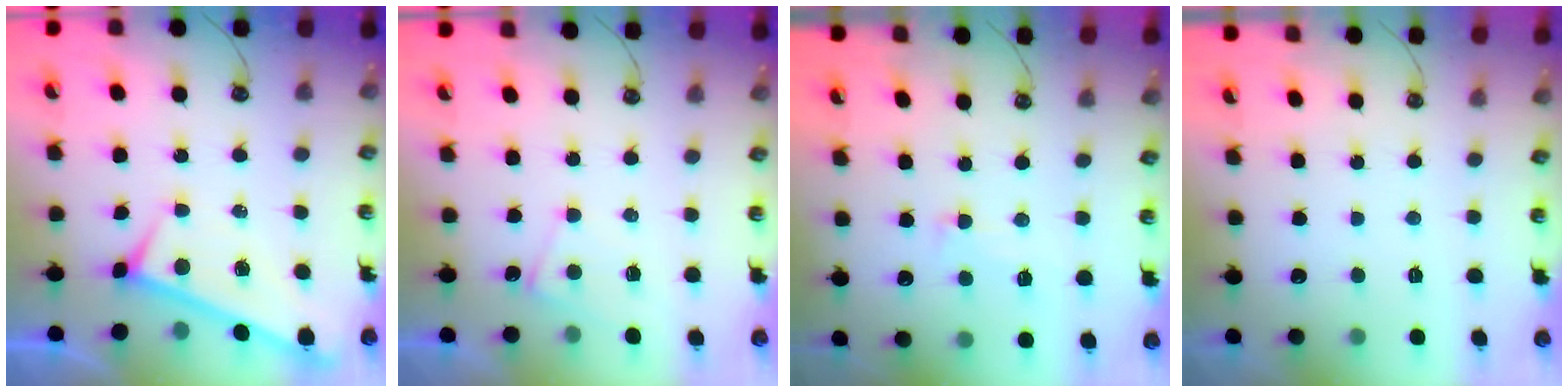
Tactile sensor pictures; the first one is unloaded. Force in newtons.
{"total": 2.6, "press": 2.6, "slide": 0.3}
{"total": 3.8, "press": 3.6, "slide": 1.1}
{"total": 0.0}